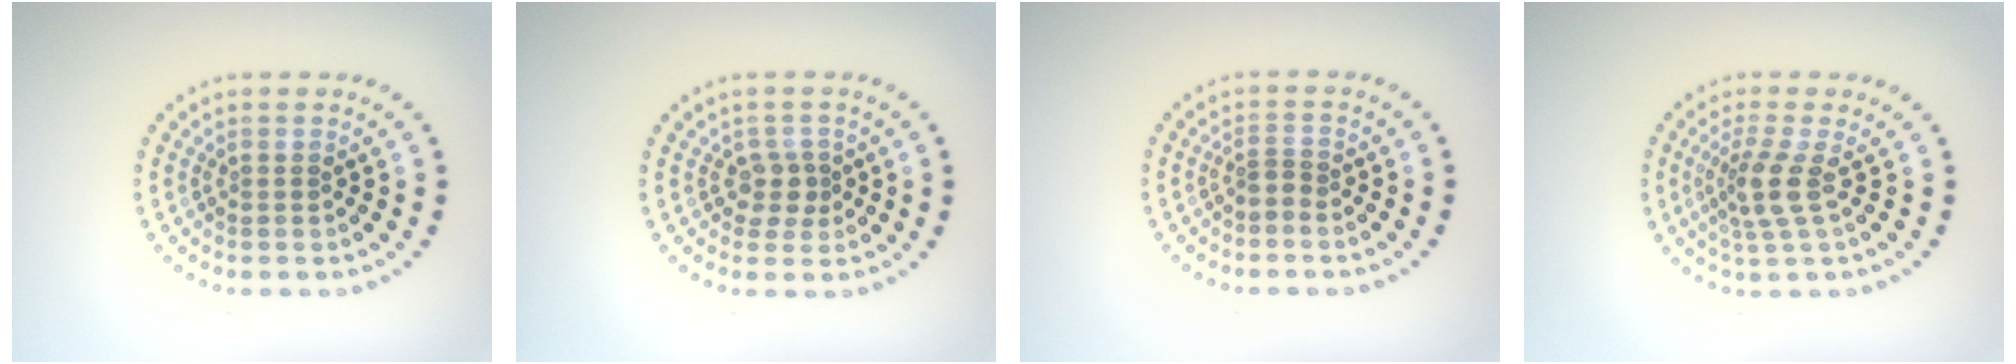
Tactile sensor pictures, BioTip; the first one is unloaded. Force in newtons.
{"total": 1.9, "press": 1.6, "slide": 1.0}
{"total": 0.9, "press": 0.6, "slide": 0.7}
{"total": 2.8, "press": 2.1, "slide": 1.8}